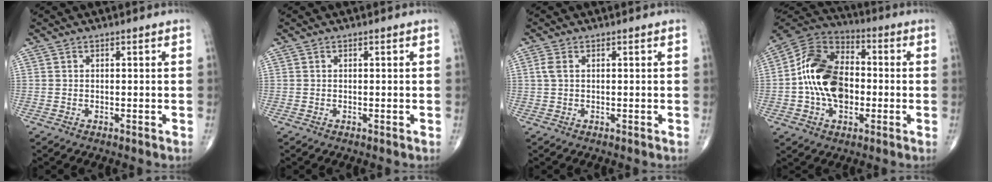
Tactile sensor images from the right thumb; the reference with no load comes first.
{"total": 0.0}
{"total": 1.7, "force": [0.4, 0.9, 1.4], "torque": [-0.041, 0.011, 0.012]}
{"total": 16.5, "force": [-1.5, 11.1, 12.1], "torque": [-0.196, 0.027, -0.034]}